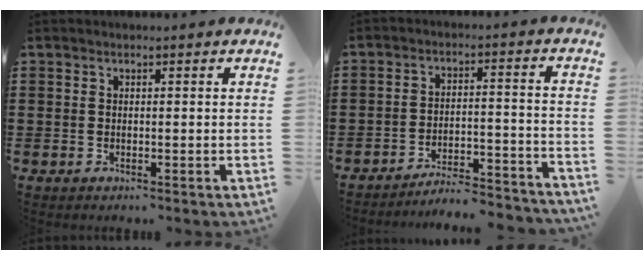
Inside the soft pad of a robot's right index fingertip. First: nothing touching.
{"total": 5.8, "force": [-5.6, 0.0, 1.4], "torque": [-0.023, 0.003, -0.111]}